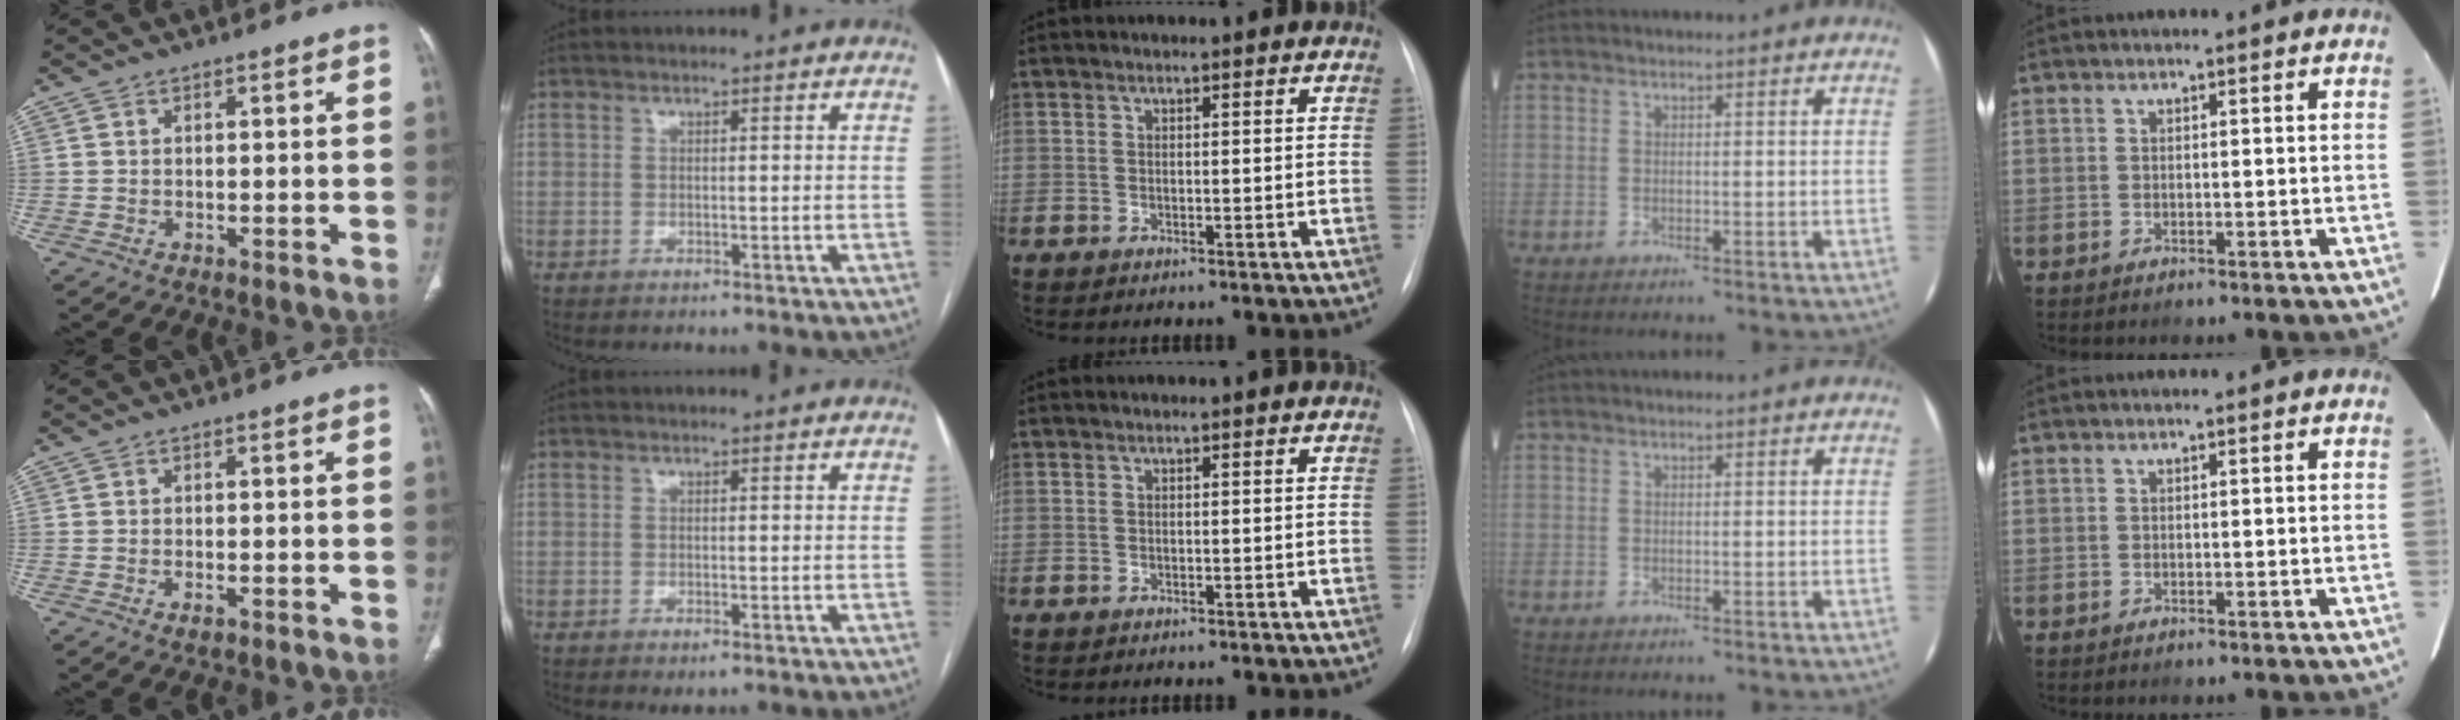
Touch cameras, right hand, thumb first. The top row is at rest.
{"thumb": {"total": 1.3, "force": [-0.7, 0.6, 1.0], "torque": [-0.018, 0.000, -0.010]}, "index": {"total": 1.3, "force": [-0.7, 0.4, 1.0], "torque": [-0.012, -0.003, -0.008]}}